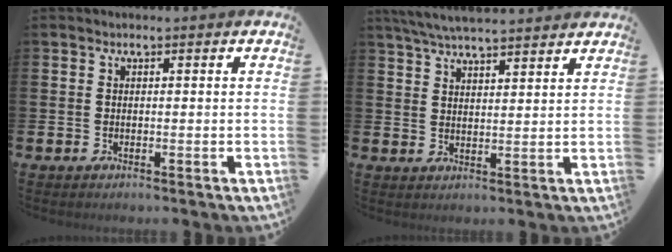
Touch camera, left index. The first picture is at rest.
{"total": 5.6, "force": [5.4, 0.3, 1.3], "torque": [-0.045, -0.019, 0.100]}